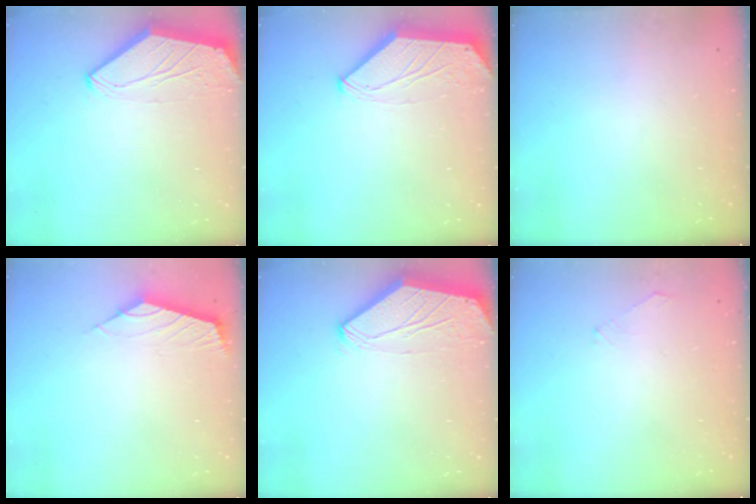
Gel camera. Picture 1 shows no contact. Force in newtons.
{"total": 0.0}
{"total": 0.0}
{"total": 2.3, "press": 2.3, "slide": 0.6}
{"total": 0.0}
{"total": 1.8, "press": 1.8, "slide": 0.4}